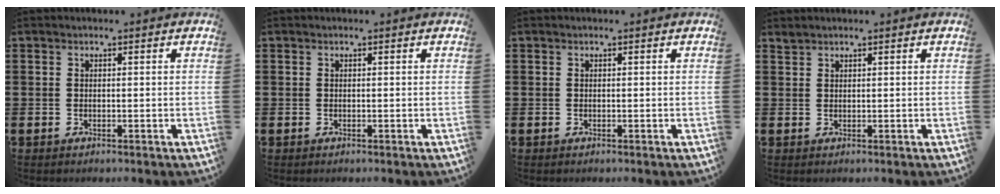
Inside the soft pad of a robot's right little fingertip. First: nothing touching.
{"total": 0.0}
{"total": 0.0}
{"total": 0.8, "force": [0.8, 0.1, -0.1], "torque": [0.010, -0.002, 0.013]}